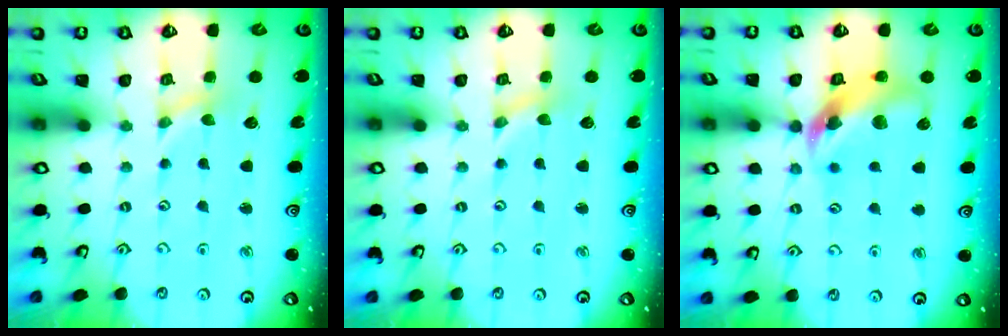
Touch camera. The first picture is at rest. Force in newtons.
{"total": 0.0}
{"total": 12.4, "press": 12.3, "slide": 1.8}